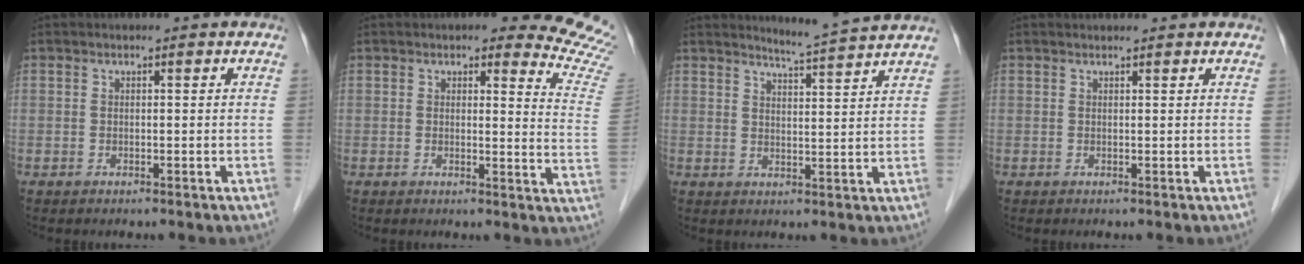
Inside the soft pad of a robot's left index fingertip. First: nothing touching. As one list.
[{"total": 11.3, "force": [10.6, 2.1, 3.5], "torque": [-0.002, -0.081, 0.075]}, {"total": 6.0, "force": [5.6, -1.7, 1.1], "torque": [-0.028, -0.015, 0.079]}, {"total": 2.0, "force": [2.0, 0.2, 0.3], "torque": [-0.002, 0.015, 0.027]}]